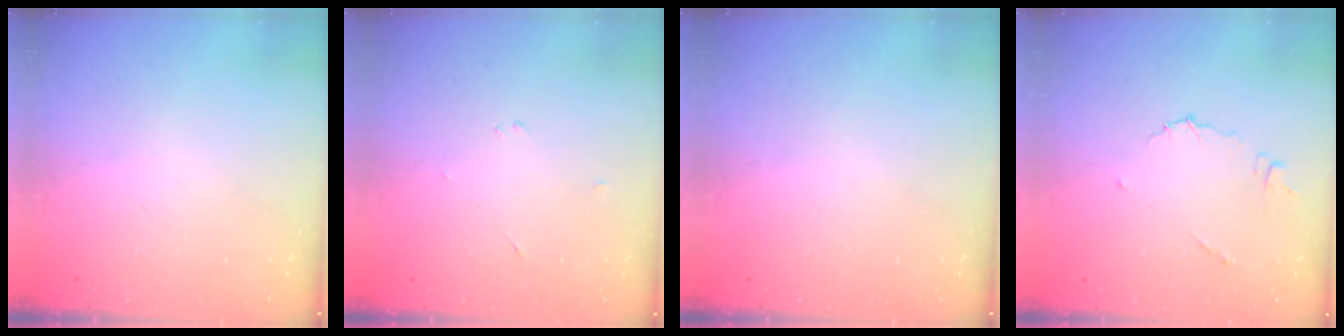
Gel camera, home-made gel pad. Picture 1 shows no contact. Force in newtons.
{"total": 2.2, "press": 2.2, "slide": 0.2}
{"total": 0.0}
{"total": 4.3, "press": 4.3, "slide": 0.3}